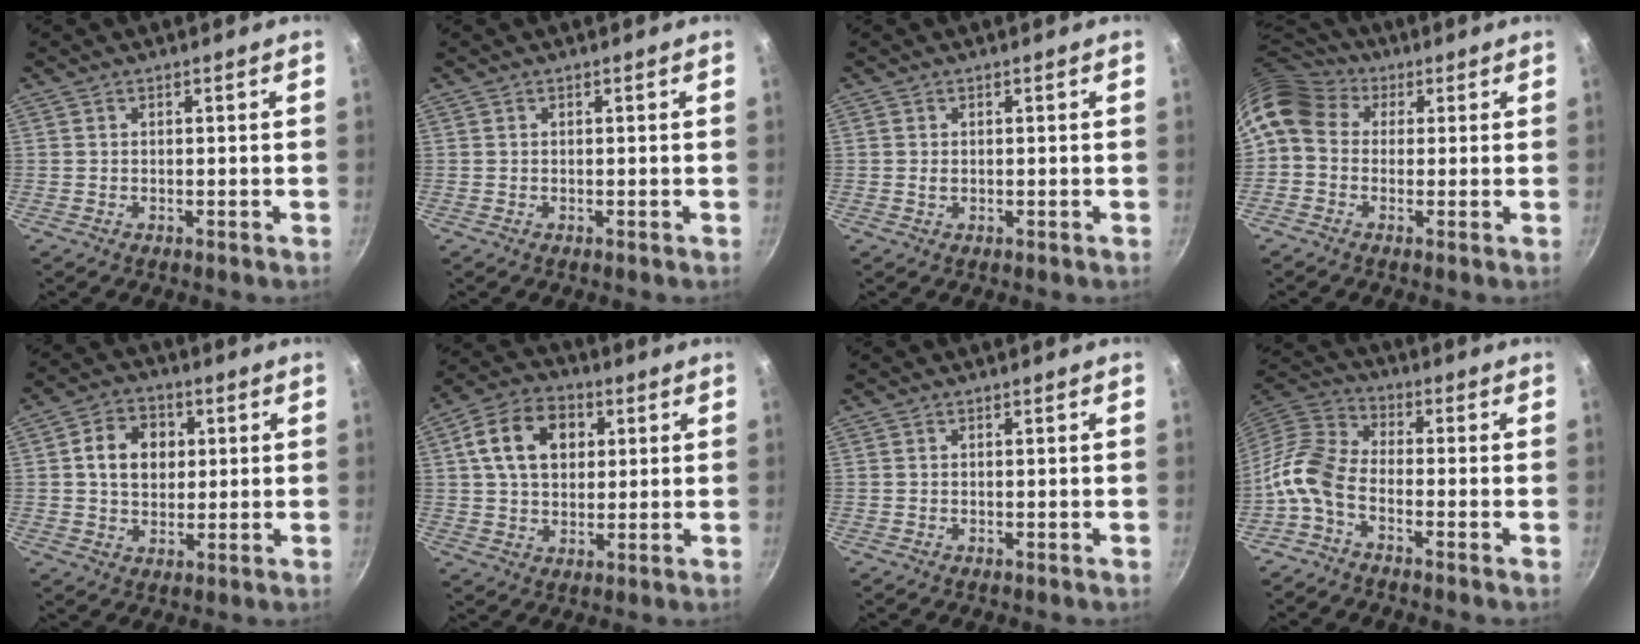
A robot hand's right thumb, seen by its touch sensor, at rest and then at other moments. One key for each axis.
{"total": 0.0}
{"total": 0.9, "fx": 0.0, "fy": 0.7, "fz": 0.5, "tx": -0.010, "ty": 0.001, "tz": 0.001}
{"total": 10.8, "fx": 2.6, "fy": 8.6, "fz": 6.1, "tx": -0.111, "ty": 0.025, "tz": 0.026}
{"total": 9.0, "fx": 1.6, "fy": 7.0, "fz": 5.4, "tx": -0.067, "ty": 0.007, "tz": 0.020}
{"total": 12.8, "fx": 3.3, "fy": 9.2, "fz": 8.2, "tx": -0.124, "ty": 0.009, "tz": 0.044}
{"total": 0.0}
{"total": 9.2, "fx": -4.1, "fy": 5.2, "fz": 6.4, "tx": -0.142, "ty": 0.047, "tz": -0.102}